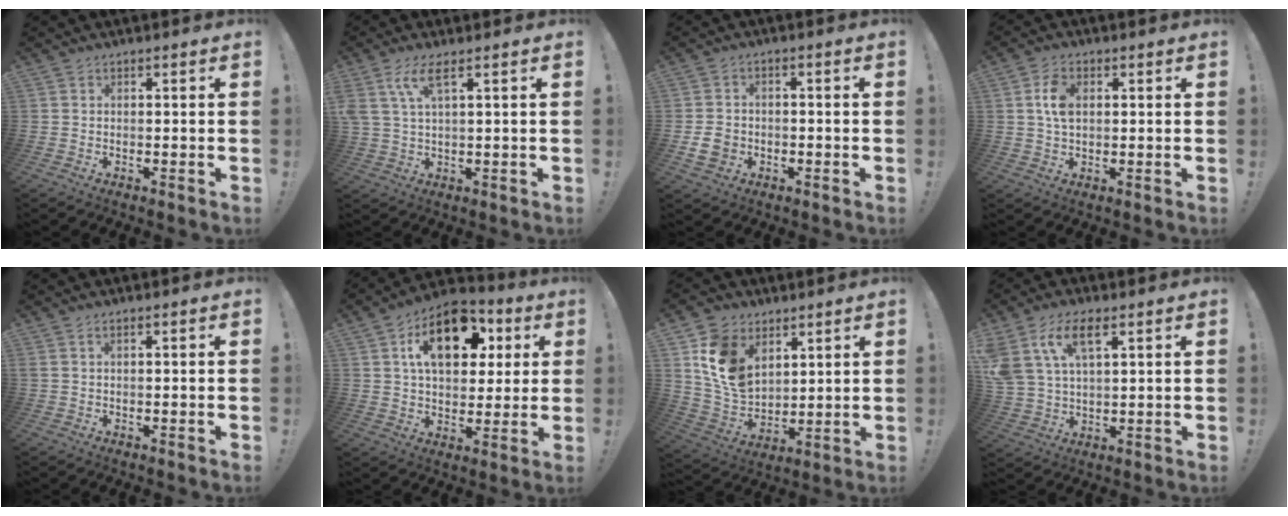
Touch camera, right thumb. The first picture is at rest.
{"total": 7.0, "force": [3.5, 1.7, 5.8], "torque": [-0.117, -0.006, 0.067]}
{"total": 5.8, "force": [-1.8, 4.8, 2.9], "torque": [-0.052, 0.008, -0.034]}
{"total": 6.5, "force": [1.4, 4.2, 4.7], "torque": [-0.091, 0.006, 0.026]}
{"total": 1.2, "force": [0.4, 0.4, 1.1], "torque": [-0.025, 0.003, 0.008]}
{"total": 17.9, "force": [6.4, 11.2, 12.4], "torque": [-0.181, -0.012, 0.113]}
{"total": 14.2, "force": [6.4, 10.9, 6.6], "torque": [-0.127, -0.029, 0.134]}
{"total": 11.6, "force": [5.9, 6.1, 7.9], "torque": [-0.171, -0.008, 0.113]}